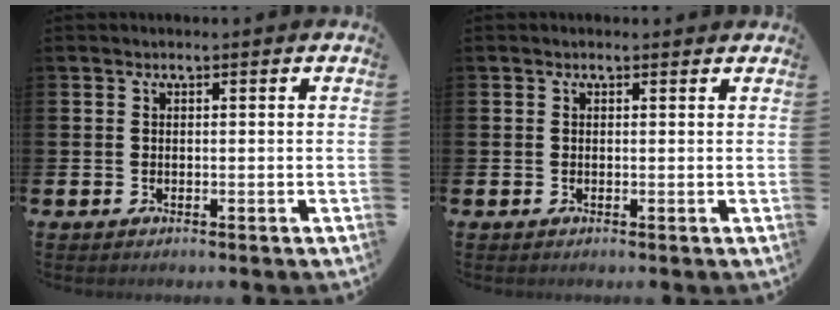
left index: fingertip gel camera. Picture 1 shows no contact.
{"total": 0.0}